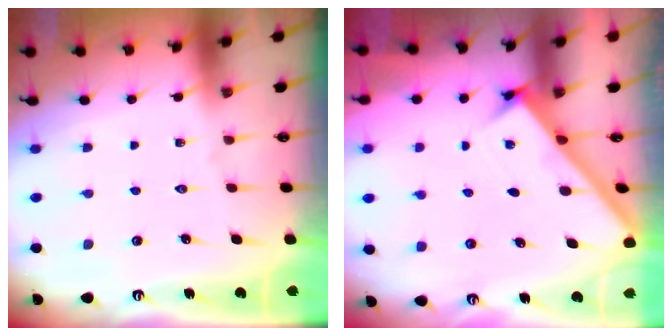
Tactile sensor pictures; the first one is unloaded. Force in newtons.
{"total": 2.7, "press": 2.7, "slide": 0.4}